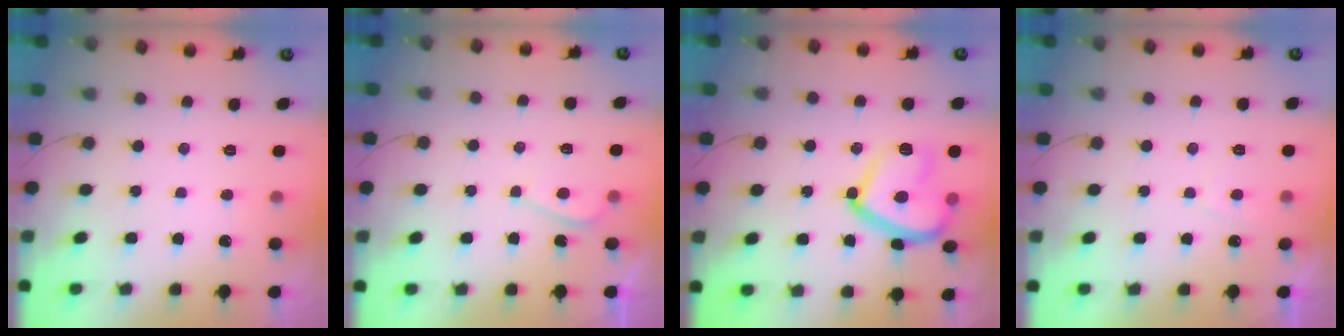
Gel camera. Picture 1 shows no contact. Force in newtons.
{"total": 3.2, "press": 3.2, "slide": 0.5}
{"total": 16.0, "press": 16.0, "slide": 0.7}
{"total": 1.0, "press": 0.8, "slide": 0.6}